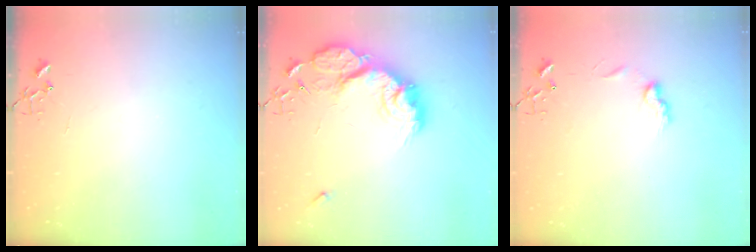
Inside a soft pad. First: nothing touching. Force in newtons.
{"total": 19.6, "press": 19.6, "slide": 1.3}
{"total": 7.6, "press": 7.6, "slide": 0.7}